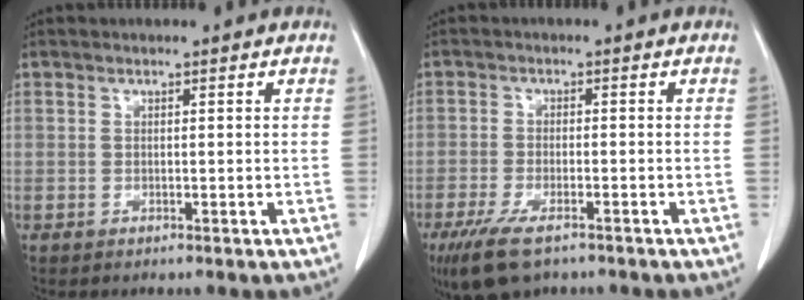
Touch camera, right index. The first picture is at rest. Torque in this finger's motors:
{"motor_torque": [0.96, -0.62, 0.38, 0.10]}